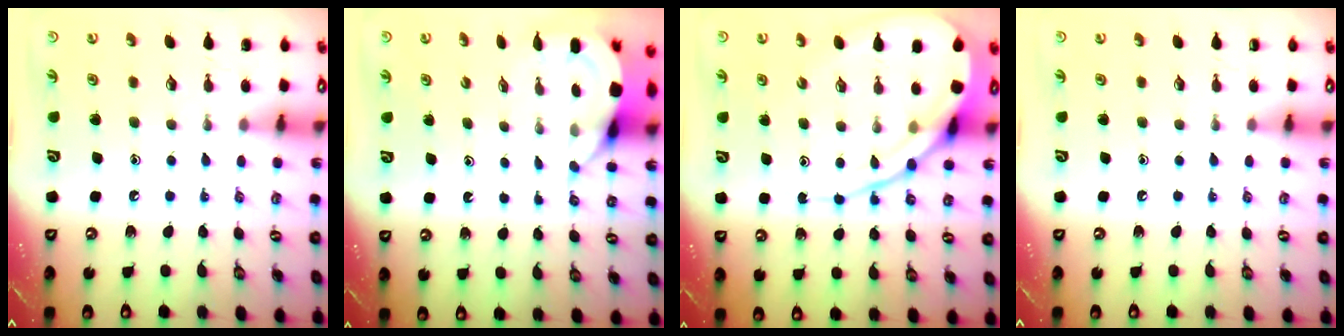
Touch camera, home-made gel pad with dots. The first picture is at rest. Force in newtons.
{"total": 4.2, "press": 4.2, "slide": 0.2}
{"total": 12.7, "press": 12.6, "slide": 1.2}
{"total": 0.0}